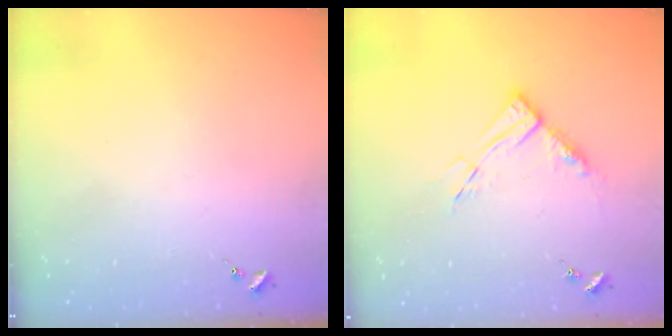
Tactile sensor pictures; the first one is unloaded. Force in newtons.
{"total": 9.6, "press": 9.5, "slide": 1.1}